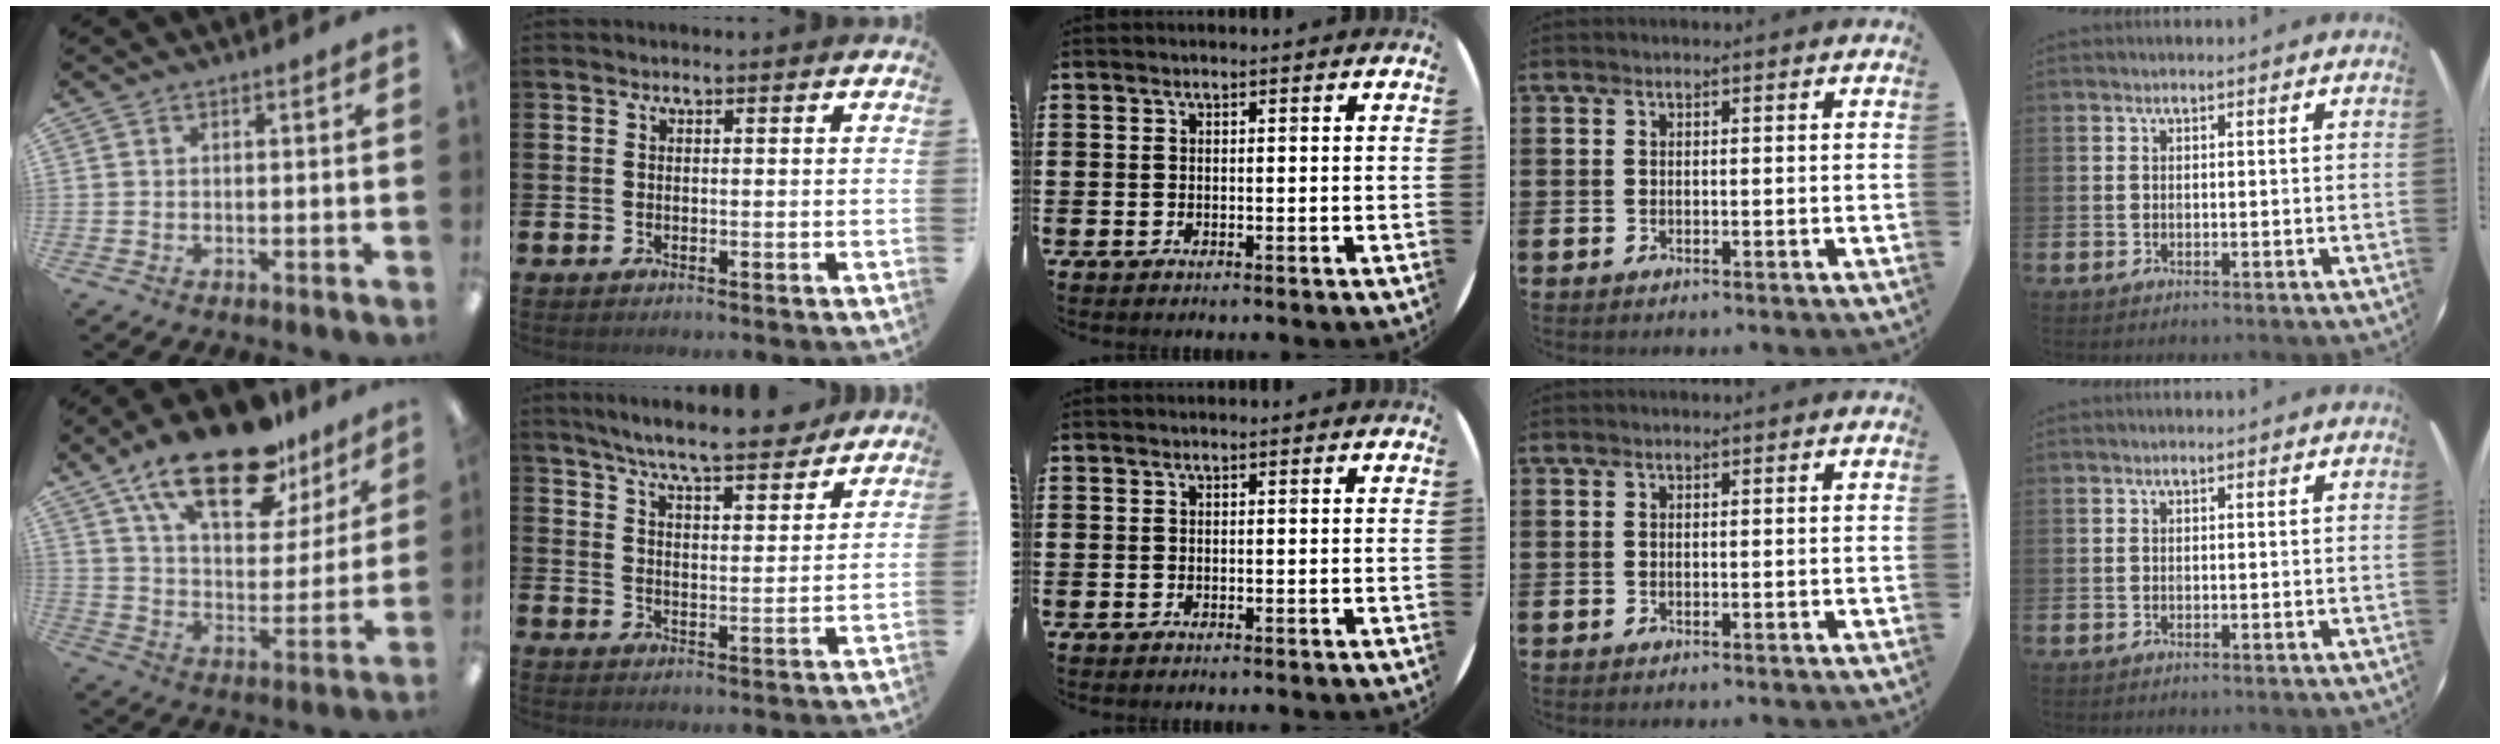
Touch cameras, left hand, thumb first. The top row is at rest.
{"thumb": {"total": 22.0, "force": [14.9, 9.3, 13.4], "torque": [-0.213, -0.085, 0.253]}, "index": {"total": 7.6, "force": [7.2, 0.4, 2.4], "torque": [-0.059, -0.049, 0.124]}}